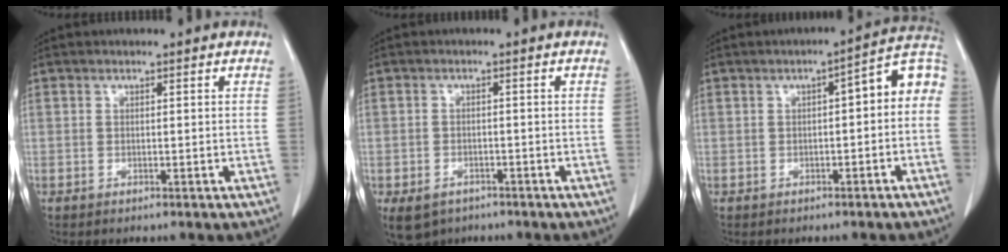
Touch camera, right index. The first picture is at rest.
{"total": 6.4, "force": [-4.1, 4.3, 2.2], "torque": [-0.040, 0.000, -0.055]}
{"total": 7.5, "force": [-0.4, 2.4, 7.1], "torque": [-0.092, 0.039, -0.007]}